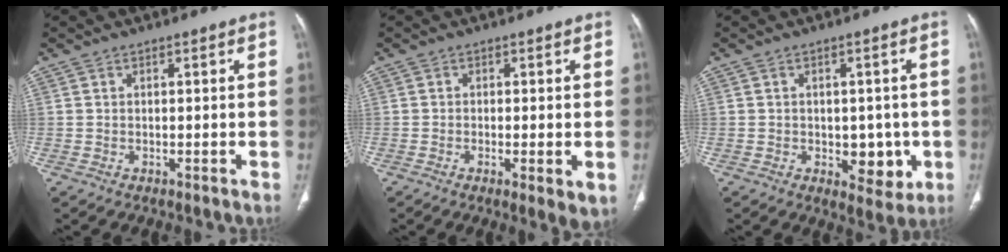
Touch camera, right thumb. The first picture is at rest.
{"total": 7.4, "force": [-2.3, 1.9, 6.7], "torque": [-0.101, -0.018, -0.033]}
{"total": 7.0, "force": [-1.4, 4.5, 5.2], "torque": [-0.031, -0.004, -0.010]}